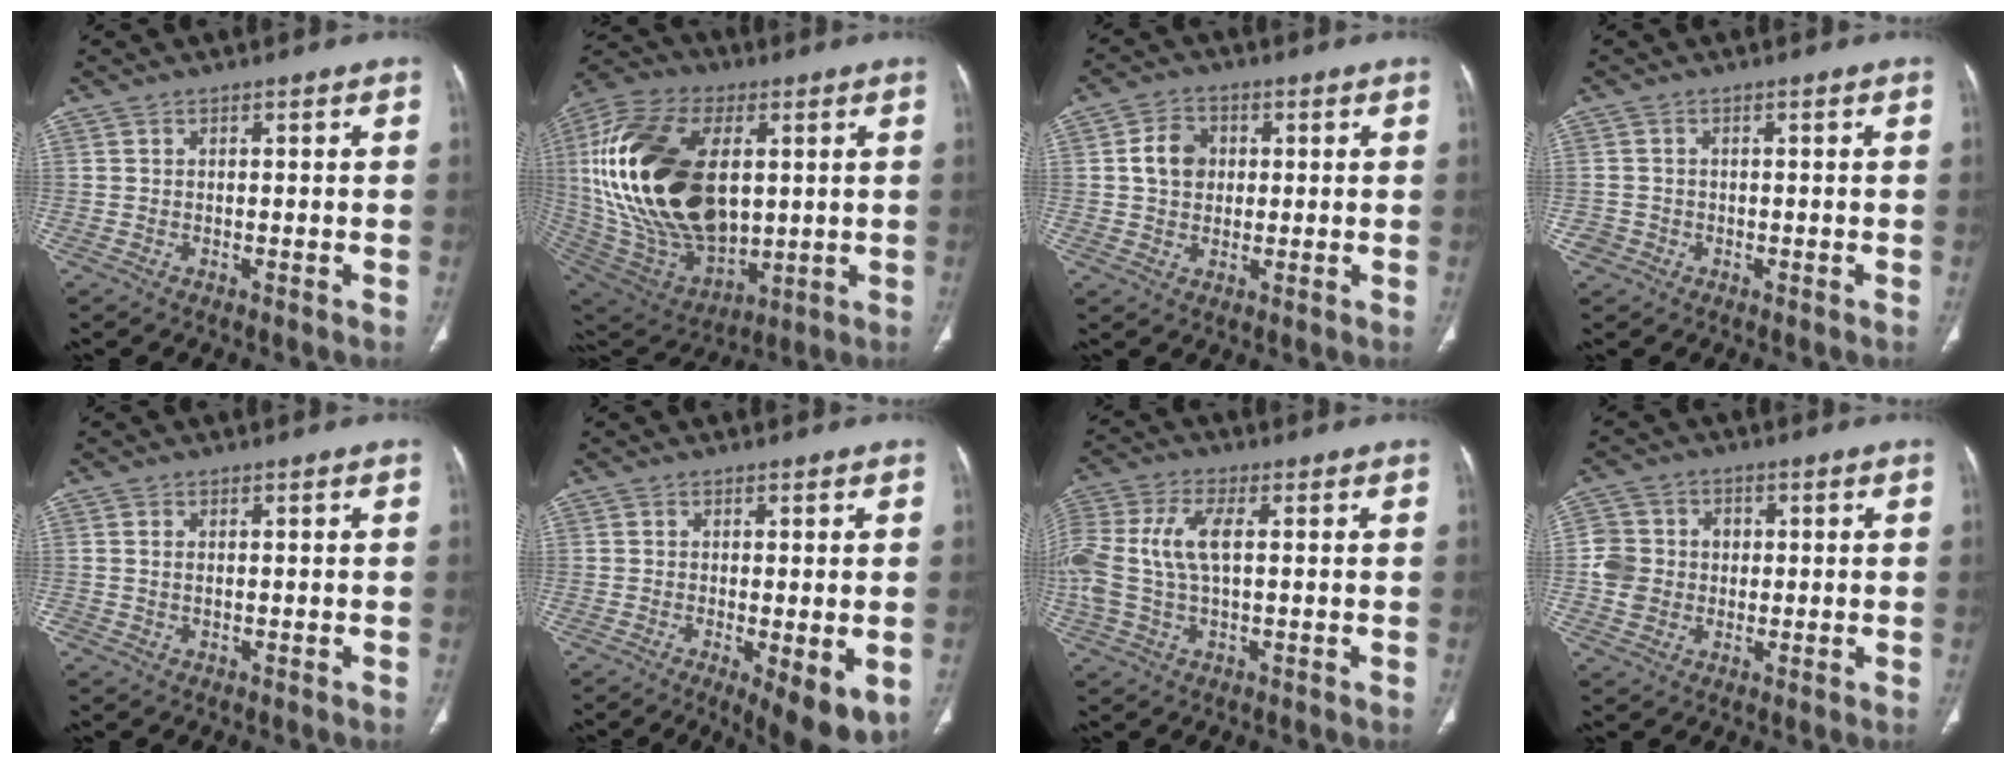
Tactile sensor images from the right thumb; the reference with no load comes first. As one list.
[{"total": 32.1, "force": [4.0, 18.6, 25.8], "torque": [-0.517, -0.015, 0.091]}, {"total": 6.3, "force": [0.9, 5.1, 3.5], "torque": [-0.047, 0.006, 0.013]}, {"total": 1.9, "force": [-0.9, 1.7, 0.0], "torque": [0.005, 0.009, -0.021]}, {"total": 1.0, "force": [0.0, 0.6, 0.7], "torque": [-0.016, -0.001, 0.001]}, {"total": 8.5, "force": [-2.7, 2.5, 7.7], "torque": [-0.106, -0.024, -0.038]}, {"total": 12.6, "force": [1.2, 6.2, 10.9], "torque": [-0.272, 0.021, 0.024]}, {"total": 7.3, "force": [-0.3, 6.7, 2.8], "torque": [-0.032, 0.016, -0.008]}]